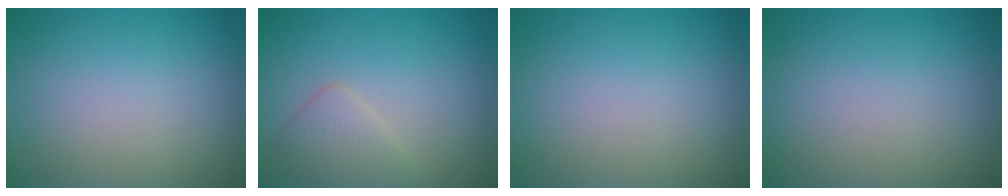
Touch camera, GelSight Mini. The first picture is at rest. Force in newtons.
{"total": 2.2, "press": 2.2, "slide": 0.1}
{"total": 0.0}
{"total": 0.0}